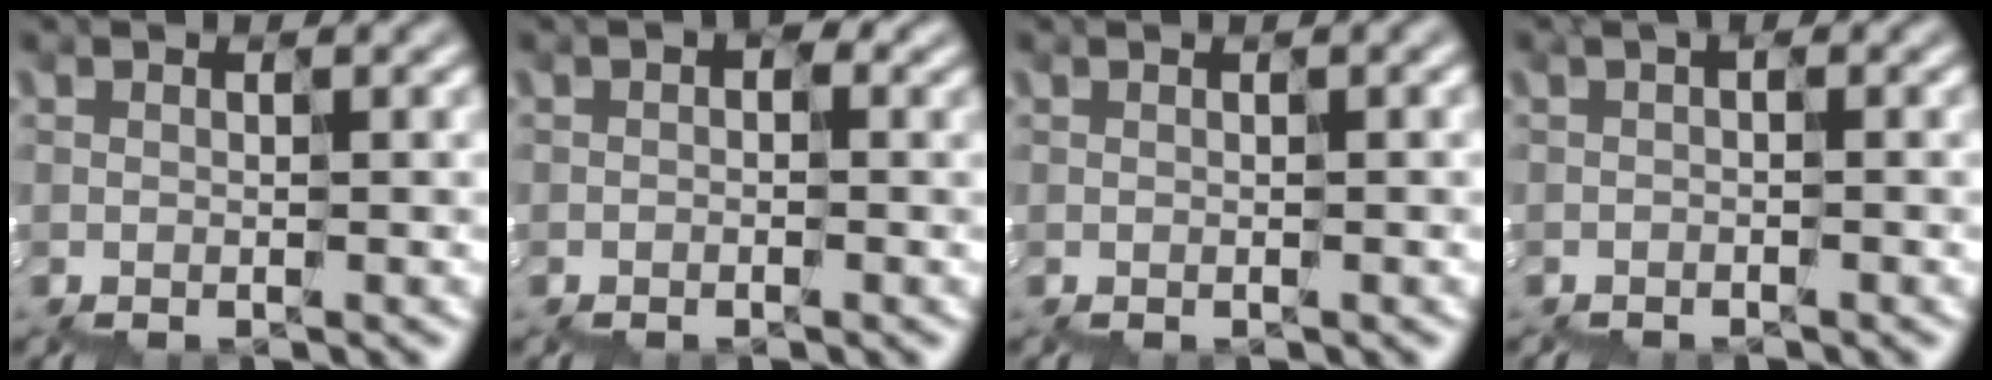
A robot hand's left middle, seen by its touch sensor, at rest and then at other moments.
{"total": 1.1, "force": [0.1, 0.7, 0.8], "torque": [-0.017, 0.002, 0.001]}
{"total": 0.8, "force": [0.0, 0.2, 0.7], "torque": [-0.004, 0.003, 0.001]}
{"total": 0.7, "force": [-0.5, 0.2, 0.5], "torque": [-0.006, -0.005, -0.004]}